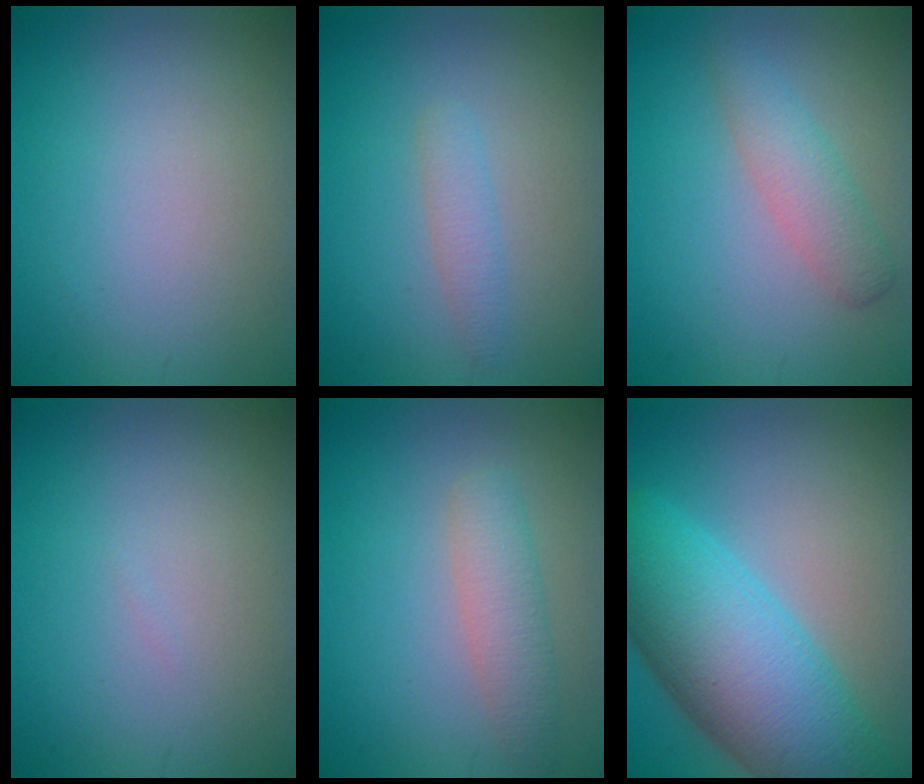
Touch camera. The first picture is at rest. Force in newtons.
{"total": 1.6, "press": 1.6, "slide": 0.1}
{"total": 2.8, "press": 2.8, "slide": 0.1}
{"total": 0.0}
{"total": 3.0, "press": 3.0, "slide": 0.1}
{"total": 12.3, "press": 12.3, "slide": 0.5}